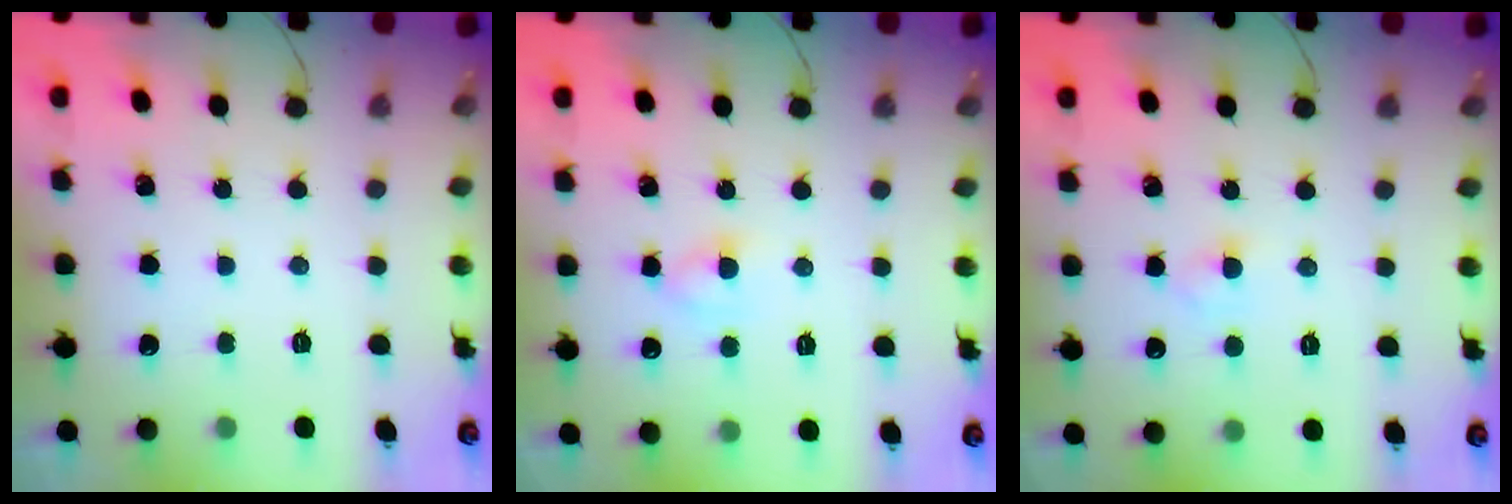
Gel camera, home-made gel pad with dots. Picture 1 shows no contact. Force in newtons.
{"total": 4.1, "press": 3.9, "slide": 1.1}
{"total": 2.7, "press": 2.5, "slide": 1.1}